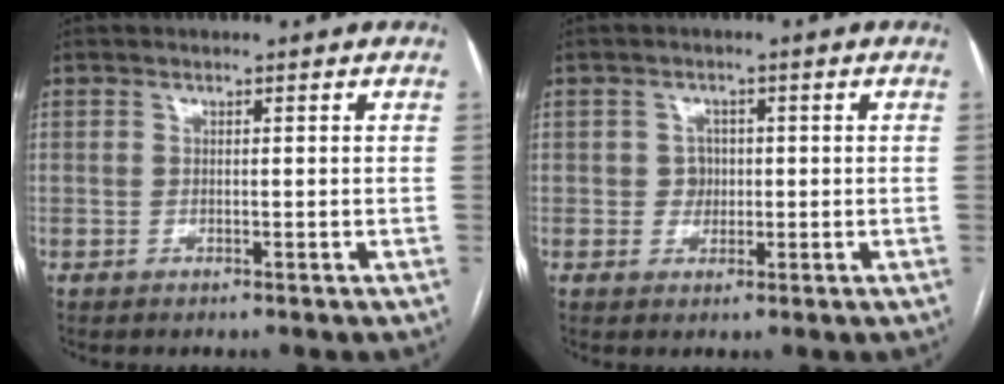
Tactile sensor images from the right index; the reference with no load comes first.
{"total": 2.5, "force": [0.1, 2.3, 0.9], "torque": [-0.007, 0.004, 0.001]}